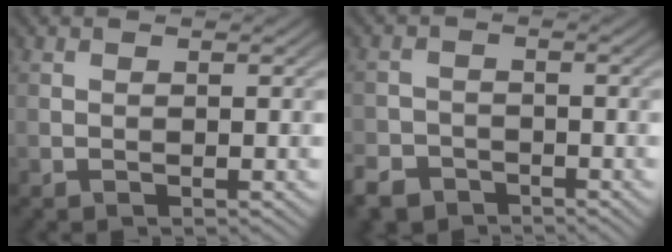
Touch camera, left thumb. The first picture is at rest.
{"total": 4.5, "force": [-3.5, 2.5, 1.2], "torque": [-0.029, -0.004, -0.071]}